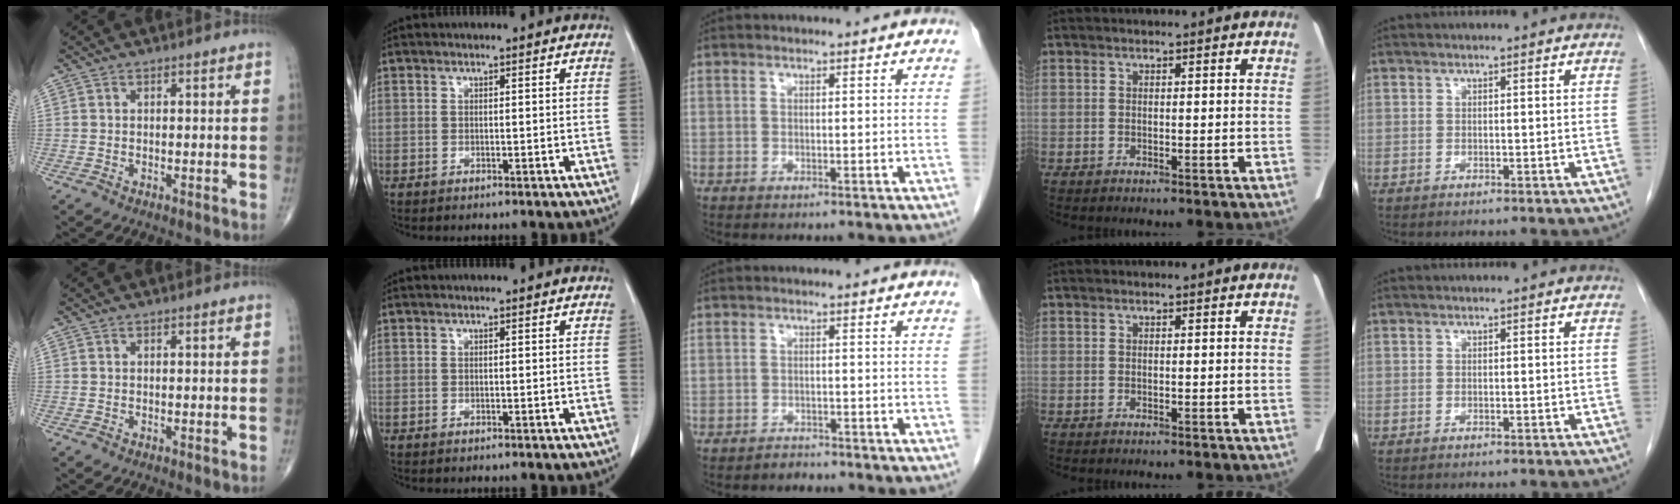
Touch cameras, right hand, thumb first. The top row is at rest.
{"middle": {"total": 1.3, "force": [-1.2, 0.4, -0.2], "torque": [0.000, -0.002, -0.021]}}